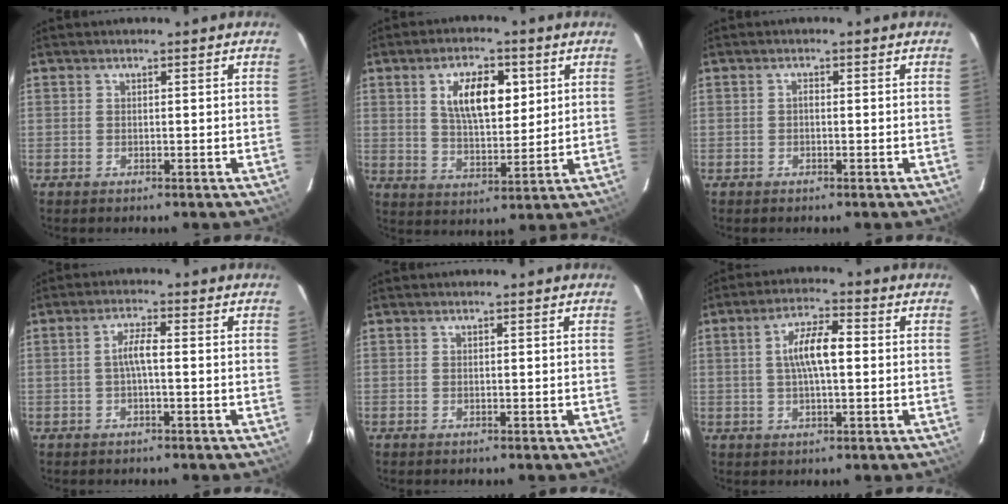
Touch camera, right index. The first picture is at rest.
{"total": 10.6, "force": [3.7, 4.8, 8.7], "torque": [-0.152, 0.010, 0.068]}
{"total": 0.6, "force": [-0.2, 0.4, 0.4], "torque": [-0.006, 0.005, -0.006]}
{"total": 3.1, "force": [-0.5, 0.4, 3.1], "torque": [-0.060, 0.007, -0.007]}
{"total": 0.0}
{"total": 7.3, "force": [0.6, 2.2, 6.9], "torque": [-0.128, 0.012, 0.013]}